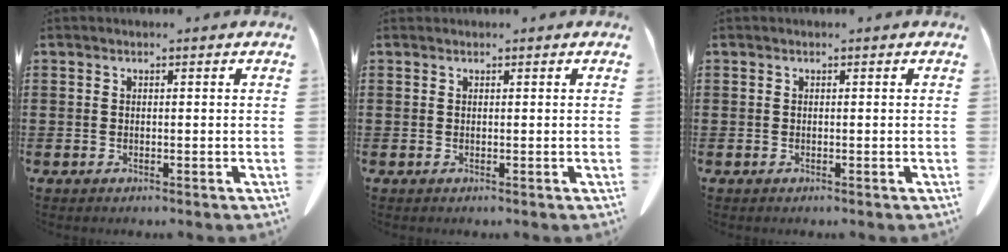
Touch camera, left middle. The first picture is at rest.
{"total": 0.0}
{"total": 0.0}